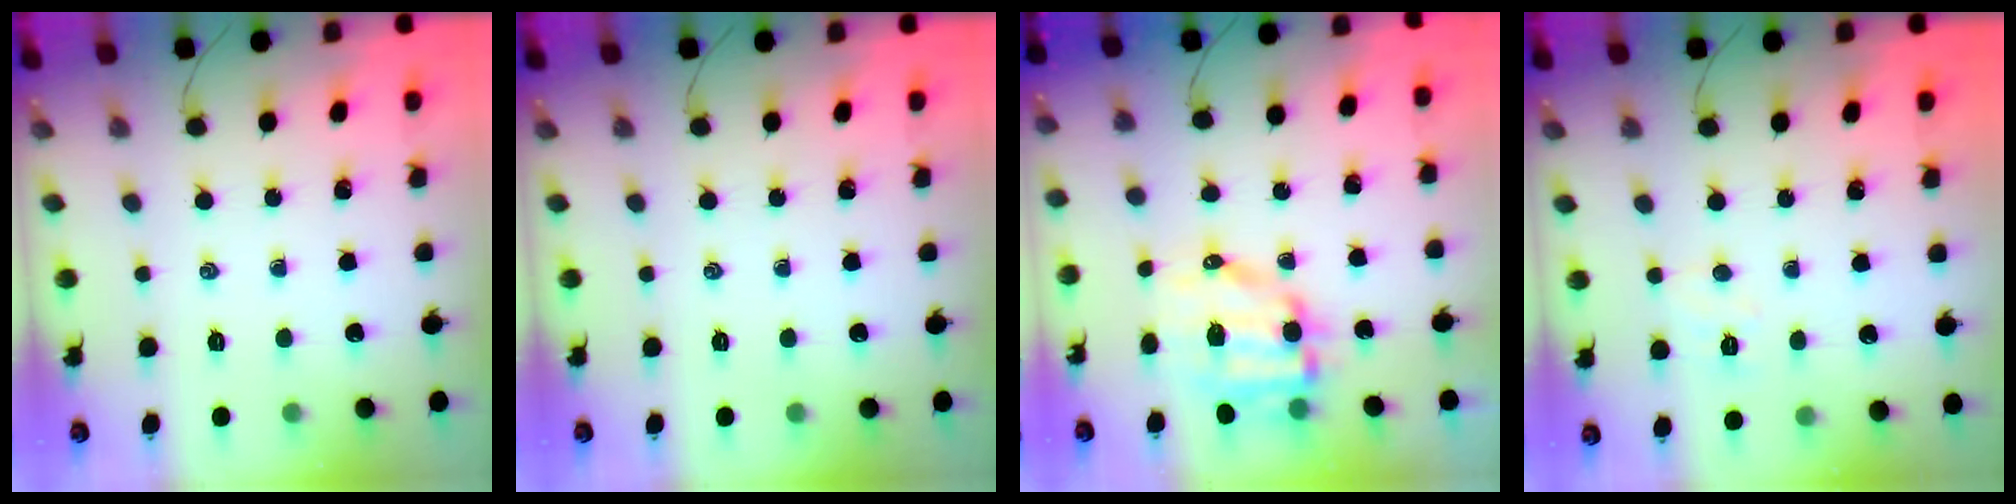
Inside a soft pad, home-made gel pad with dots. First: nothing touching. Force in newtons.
{"total": 0.0}
{"total": 9.5, "press": 9.2, "slide": 2.2}
{"total": 3.8, "press": 3.7, "slide": 0.9}